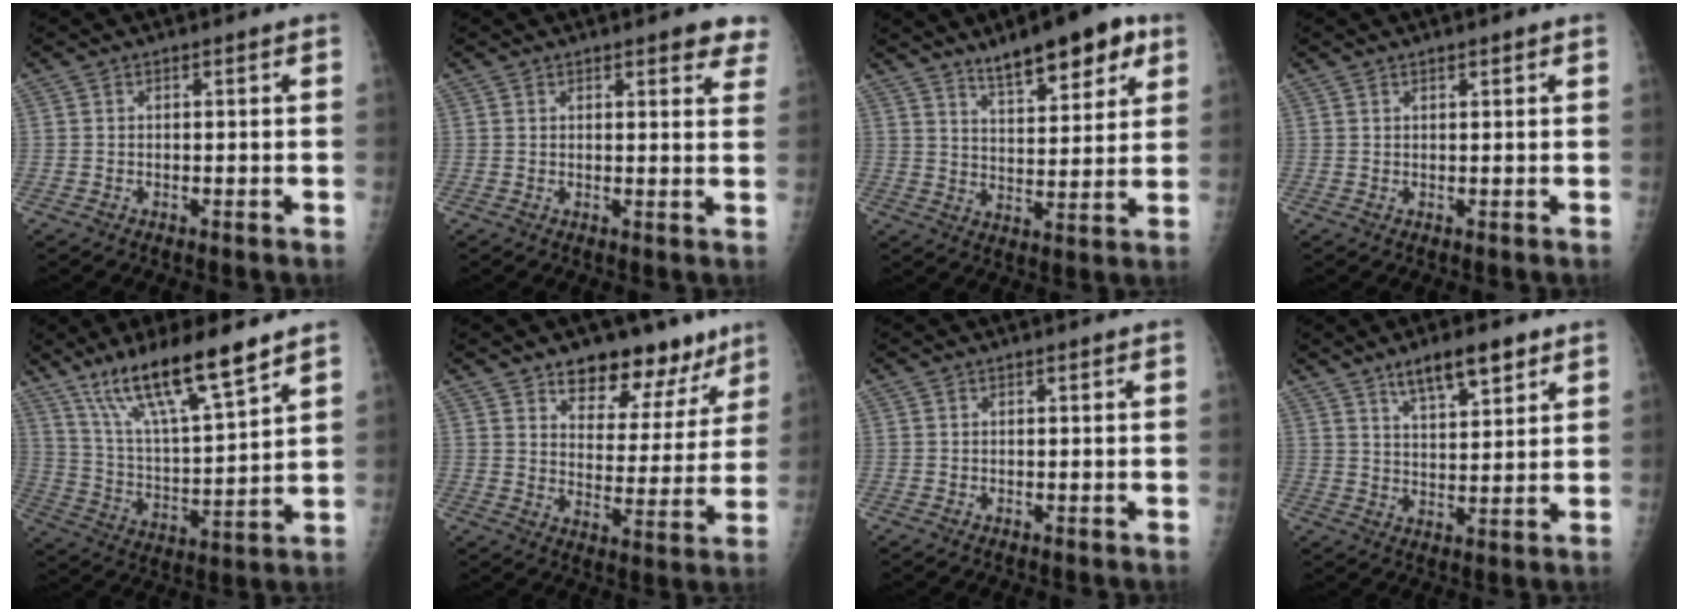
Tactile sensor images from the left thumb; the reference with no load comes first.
{"total": 5.2, "force": [3.8, 1.8, 3.0], "torque": [-0.005, -0.014, 0.033]}
{"total": 12.9, "force": [8.2, 4.4, 8.9], "torque": [-0.098, -0.036, 0.126]}
{"total": 1.0, "force": [0.7, 0.3, 0.7], "torque": [-0.008, -0.002, 0.011]}
{"total": 17.1, "force": [11.9, 2.9, 11.8], "torque": [-0.200, -0.060, 0.225]}
{"total": 14.7, "force": [10.7, 7.7, 6.4], "torque": [-0.023, -0.062, 0.151]}
{"total": 0.0}
{"total": 9.0, "force": [5.8, 3.0, 6.1], "torque": [-0.083, -0.029, 0.099]}